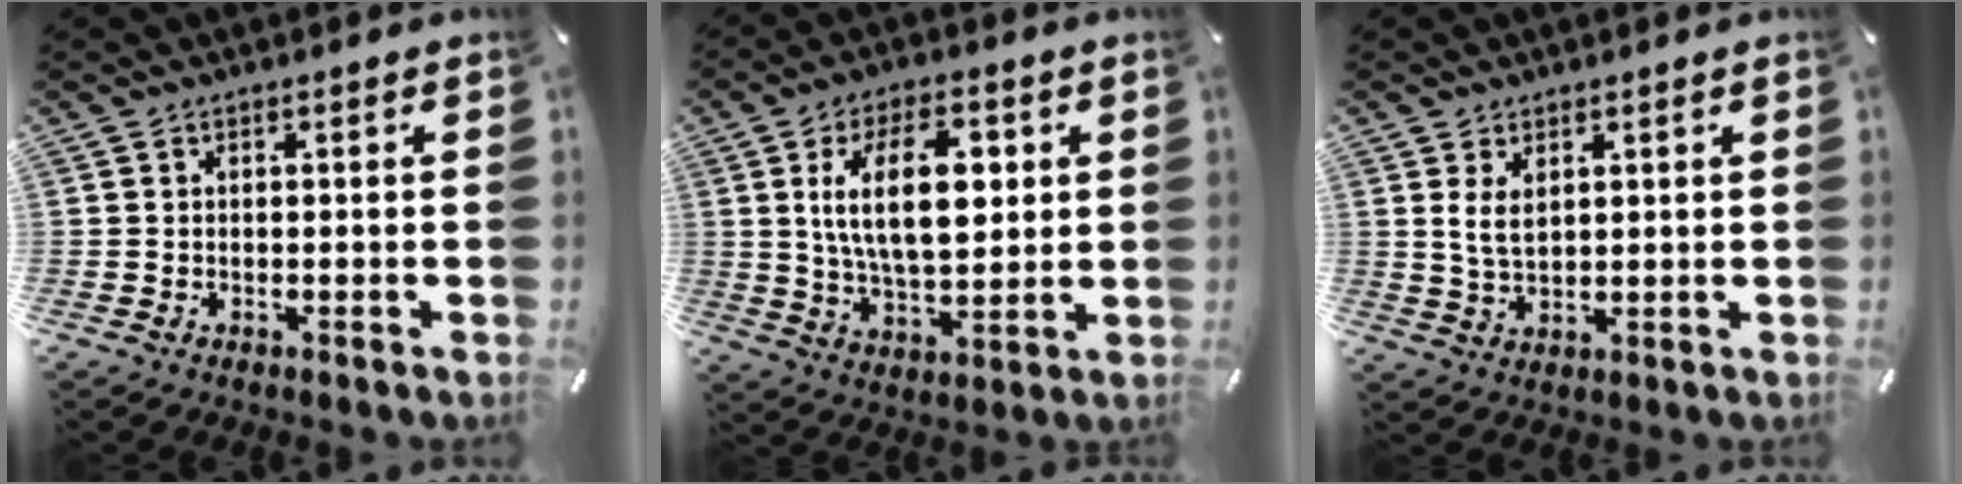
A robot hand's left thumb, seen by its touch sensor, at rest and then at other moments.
{"total": 16.0, "force": [3.9, 8.6, 13.0], "torque": [-0.237, -0.003, 0.058]}
{"total": 4.5, "force": [2.0, 2.5, 3.2], "torque": [-0.084, -0.002, 0.031]}